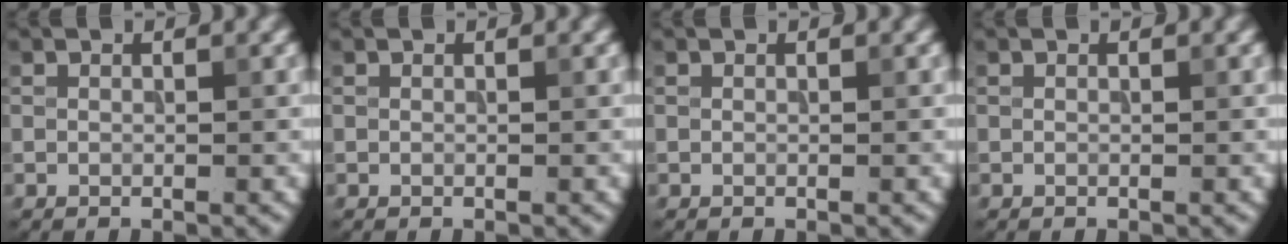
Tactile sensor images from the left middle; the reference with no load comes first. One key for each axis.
{"total": 0.0}
{"total": 0.0}
{"total": 0.0}